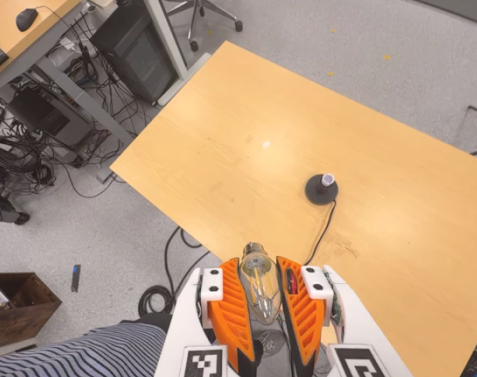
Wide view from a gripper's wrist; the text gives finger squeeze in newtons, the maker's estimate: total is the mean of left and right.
{"total": 23.1, "left": 26.4, "right": 19.8}